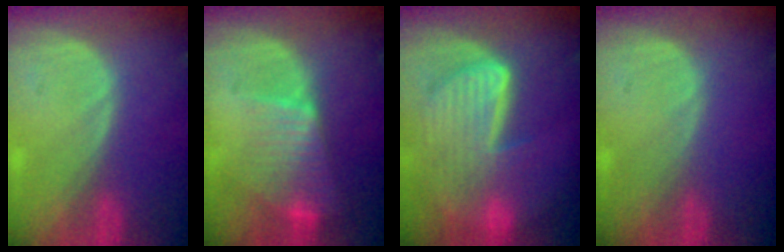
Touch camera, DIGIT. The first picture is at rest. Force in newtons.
{"total": 7.7, "press": 6.6, "slide": 4.0}
{"total": 9.1, "press": 8.0, "slide": 4.5}
{"total": 0.0}